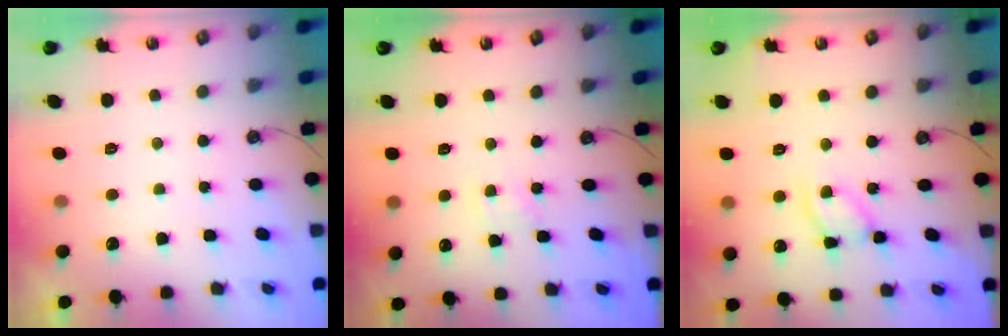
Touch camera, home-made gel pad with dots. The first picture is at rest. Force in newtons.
{"total": 2.2, "press": 2.2, "slide": 0.4}
{"total": 11.0, "press": 11.0, "slide": 0.7}